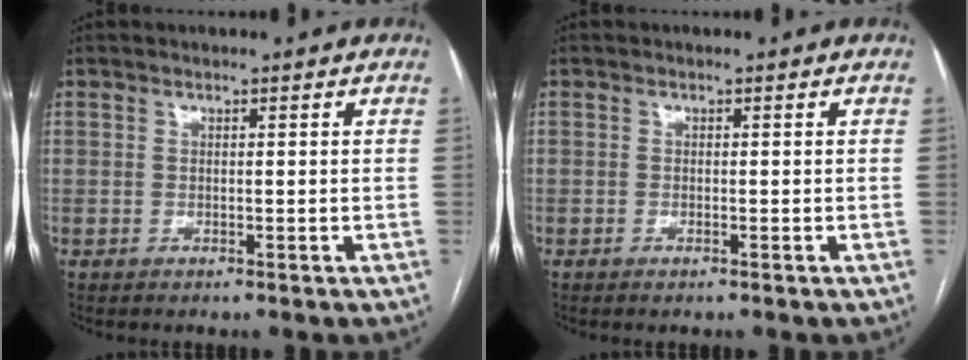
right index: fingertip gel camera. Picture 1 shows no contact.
{"total": 0.5, "force": [-0.4, 0.0, 0.4], "torque": [-0.007, 0.000, -0.005]}